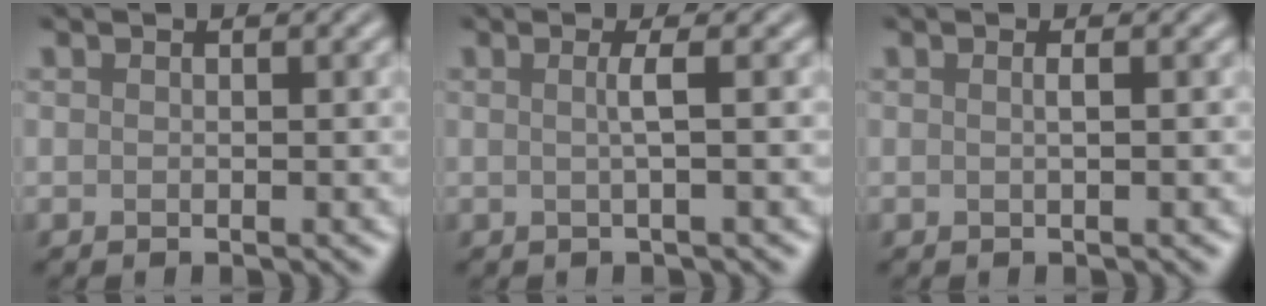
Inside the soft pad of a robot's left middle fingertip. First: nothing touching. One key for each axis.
{"total": 1.8, "fx": 0.0, "fy": 0.5, "fz": 1.8, "tx": -0.028, "ty": 0.002, "tz": -0.006}
{"total": 1.0, "fx": 0.1, "fy": 0.4, "fz": 0.9, "tx": -0.011, "ty": 0.004, "tz": -0.004}